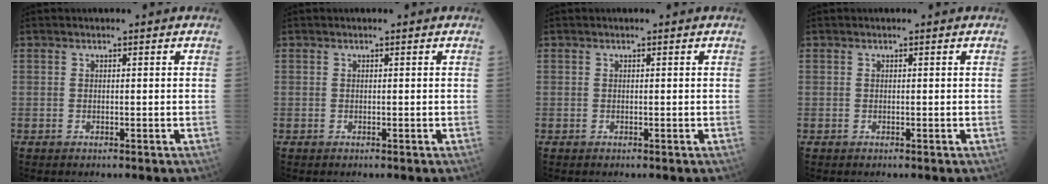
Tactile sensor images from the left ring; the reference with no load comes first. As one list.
[{"total": 0.0}, {"total": 0.0}, {"total": 0.0}]